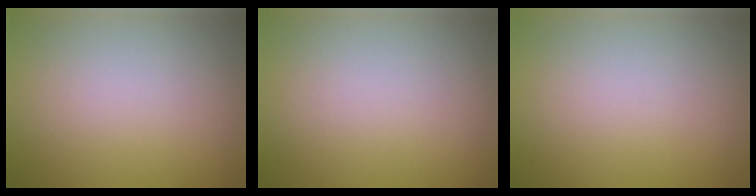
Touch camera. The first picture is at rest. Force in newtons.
{"total": 0.0}
{"total": 0.0}